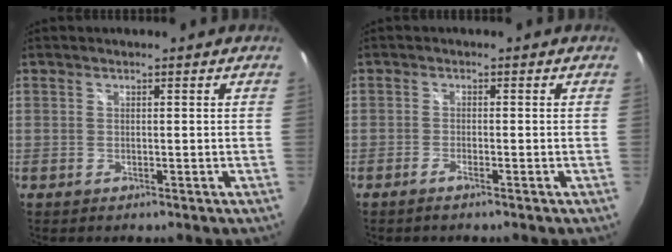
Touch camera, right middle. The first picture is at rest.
{"total": 1.4, "force": [-1.1, -0.1, 0.9], "torque": [-0.025, -0.001, -0.025]}